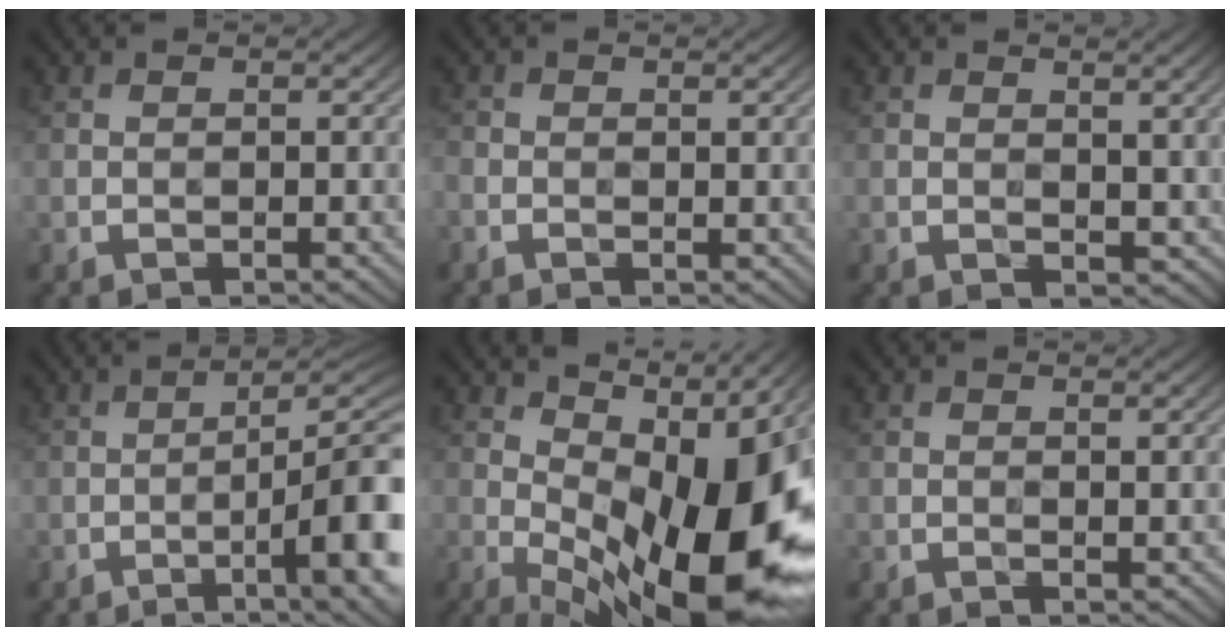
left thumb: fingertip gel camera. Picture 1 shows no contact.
{"total": 1.4, "force": [-0.3, 1.1, 0.9], "torque": [-0.021, -0.004, -0.009]}
{"total": 2.4, "force": [1.0, 1.6, 1.5], "torque": [-0.023, -0.003, 0.019]}
{"total": 11.3, "force": [-2.9, 2.7, 10.6], "torque": [-0.130, 0.010, -0.045]}
{"total": 18.4, "force": [-0.8, 7.5, 16.8], "torque": [-0.239, -0.011, 0.001]}
{"total": 0.7, "force": [0.4, 0.3, 0.5], "torque": [-0.005, -0.002, 0.007]}